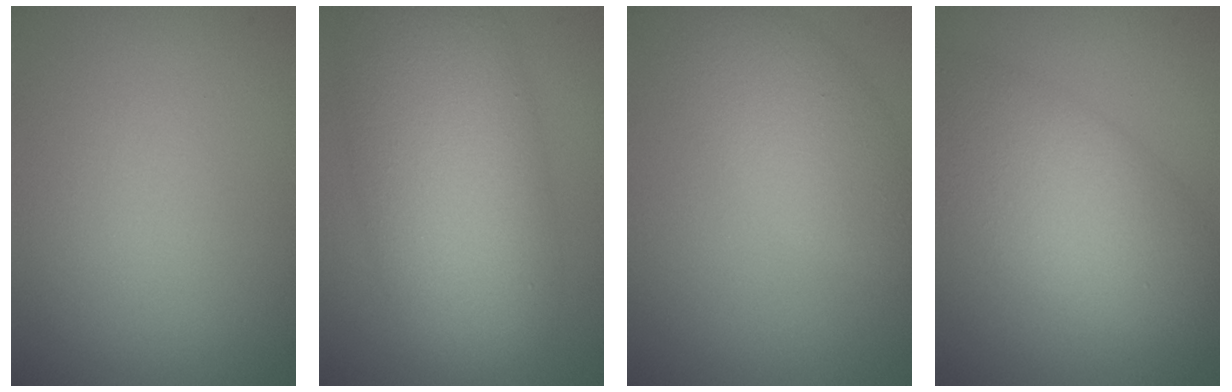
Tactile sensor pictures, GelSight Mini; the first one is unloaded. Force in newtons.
{"total": 10.7, "press": 10.7, "slide": 0.5}
{"total": 3.7, "press": 3.7, "slide": 0.3}
{"total": 7.3, "press": 7.3, "slide": 0.3}